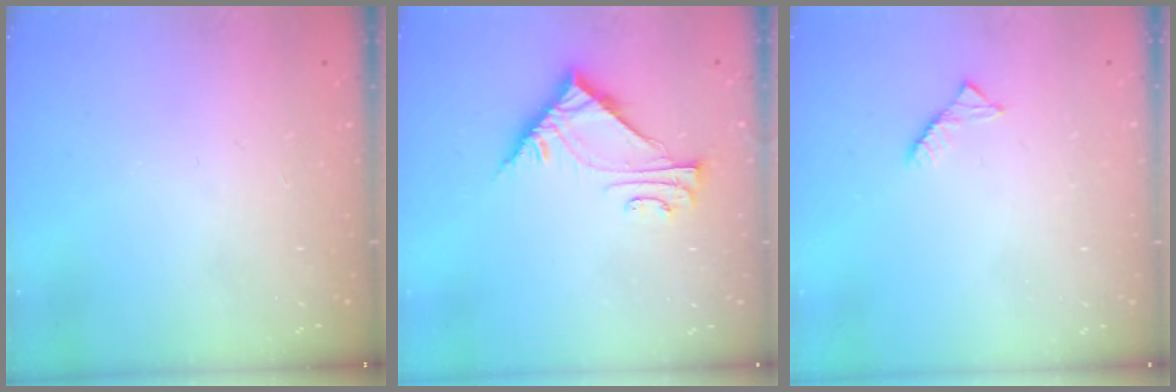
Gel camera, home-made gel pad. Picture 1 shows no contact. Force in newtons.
{"total": 7.4, "press": 7.4, "slide": 0.4}
{"total": 2.6, "press": 2.6, "slide": 0.4}